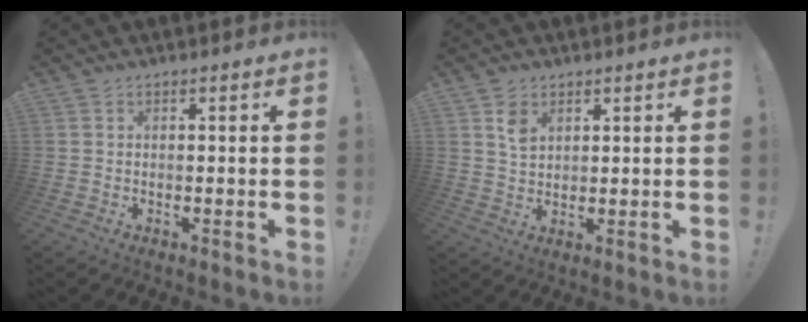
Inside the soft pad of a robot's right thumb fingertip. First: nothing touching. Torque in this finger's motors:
{"motor_torque": [0.01, 0.02, 0.12, 0.08, 0.00]}